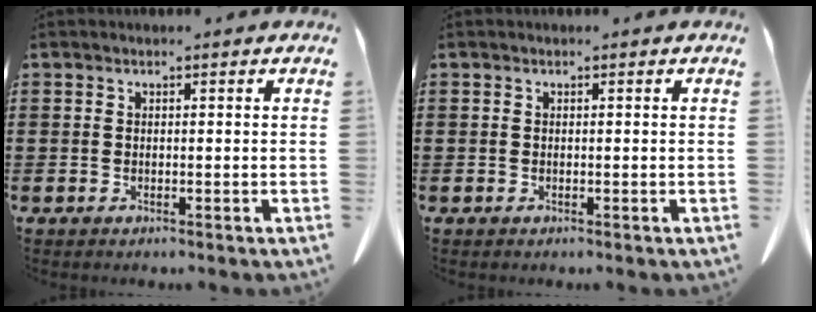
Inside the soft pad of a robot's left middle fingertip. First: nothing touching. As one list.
[{"total": 0.0}]